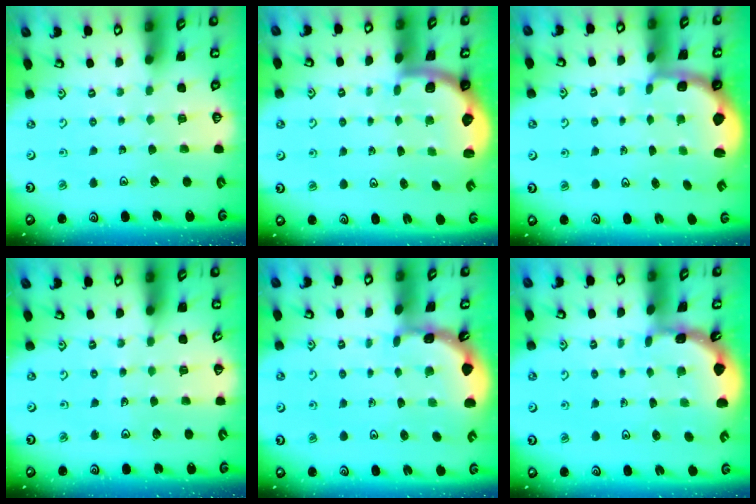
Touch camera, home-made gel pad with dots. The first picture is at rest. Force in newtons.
{"total": 1.9, "press": 1.8, "slide": 0.5}
{"total": 2.2, "press": 1.5, "slide": 1.6}
{"total": 4.7, "press": 4.7, "slide": 0.4}
{"total": 1.8, "press": 1.7, "slide": 0.0}
{"total": 1.7, "press": 1.7, "slide": 0.1}